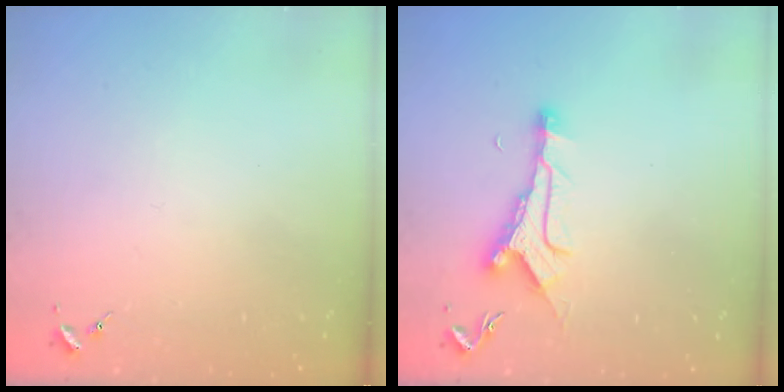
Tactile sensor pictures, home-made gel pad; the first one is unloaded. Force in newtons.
{"total": 10.2, "press": 10.2, "slide": 0.6}